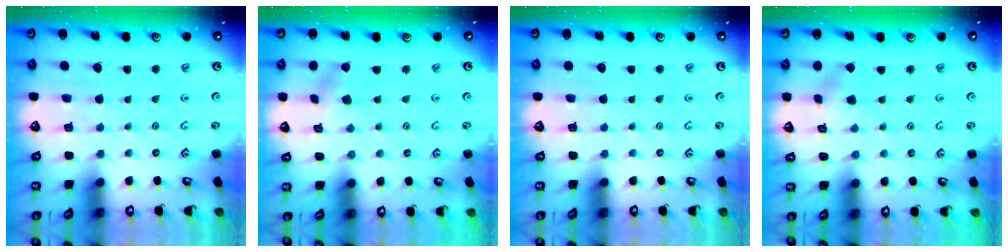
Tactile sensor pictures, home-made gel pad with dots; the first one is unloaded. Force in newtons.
{"total": 1.1, "press": 1.1, "slide": 0.1}
{"total": 0.0}
{"total": 2.8, "press": 2.8, "slide": 0.1}